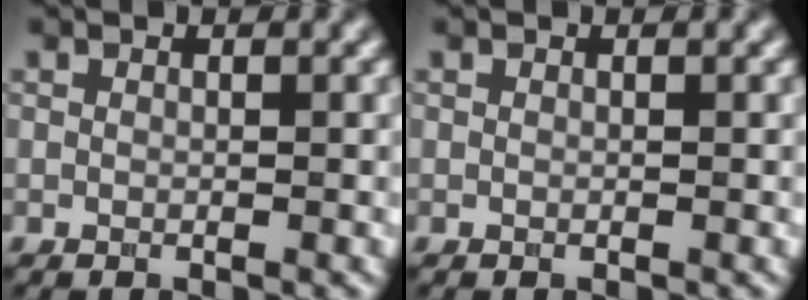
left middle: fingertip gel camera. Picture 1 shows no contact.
{"total": 0.0}